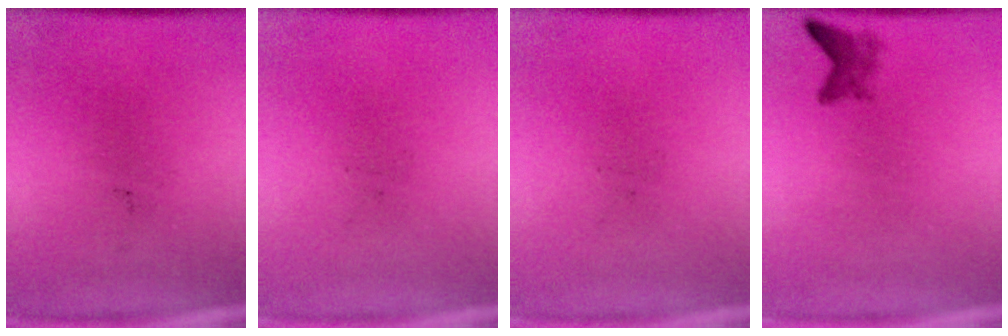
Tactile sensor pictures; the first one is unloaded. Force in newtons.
{"total": 0.0}
{"total": 0.0}
{"total": 1.7}